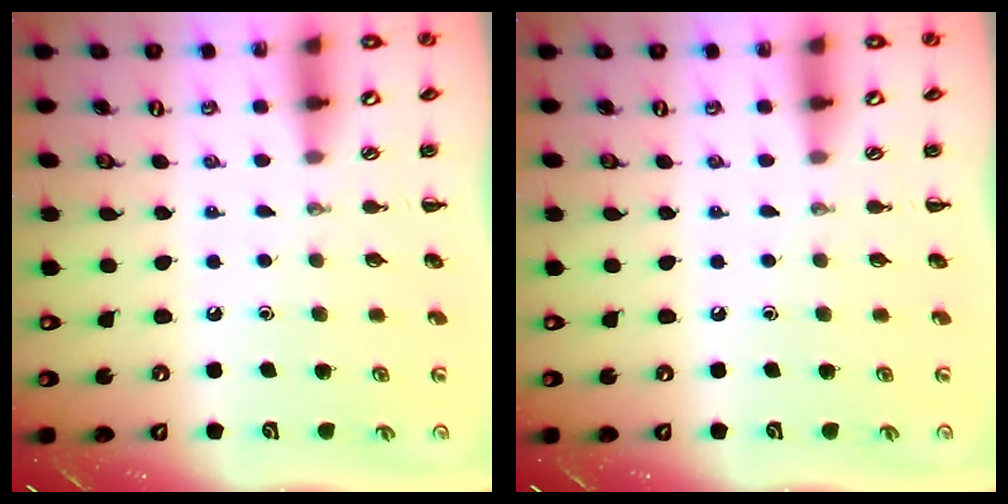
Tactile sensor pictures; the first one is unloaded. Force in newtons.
{"total": 0.0}